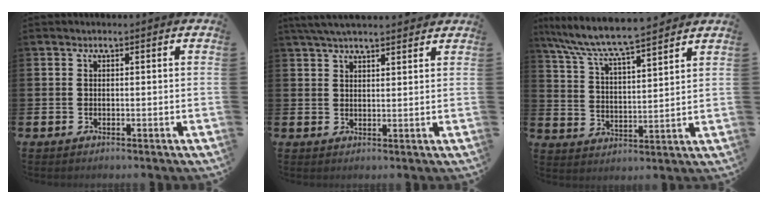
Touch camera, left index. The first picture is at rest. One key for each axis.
{"total": 4.3, "fx": 4.0, "fy": 0.7, "fz": 1.5, "tx": -0.036, "ty": -0.008, "tz": 0.074}
{"total": 8.0, "fx": 7.5, "fy": 0.4, "fz": 2.7, "tx": -0.083, "ty": -0.049, "tz": 0.131}